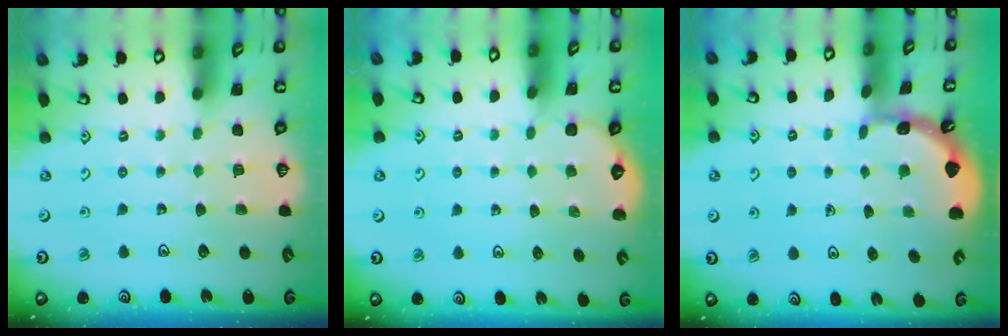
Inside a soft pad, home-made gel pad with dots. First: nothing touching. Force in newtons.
{"total": 1.9, "press": 0.5, "slide": 1.9}
{"total": 1.6, "press": 1.6, "slide": 0.2}